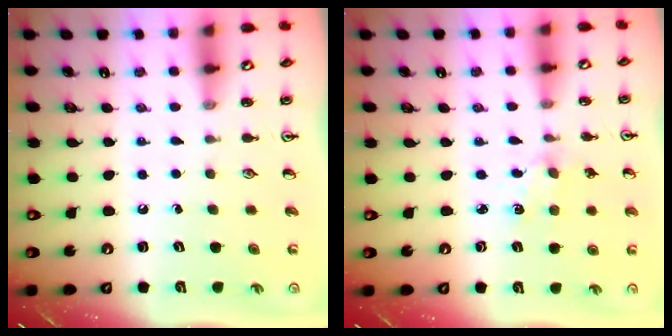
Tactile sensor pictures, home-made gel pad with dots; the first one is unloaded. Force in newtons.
{"total": 2.0, "press": 2.0, "slide": 0.3}